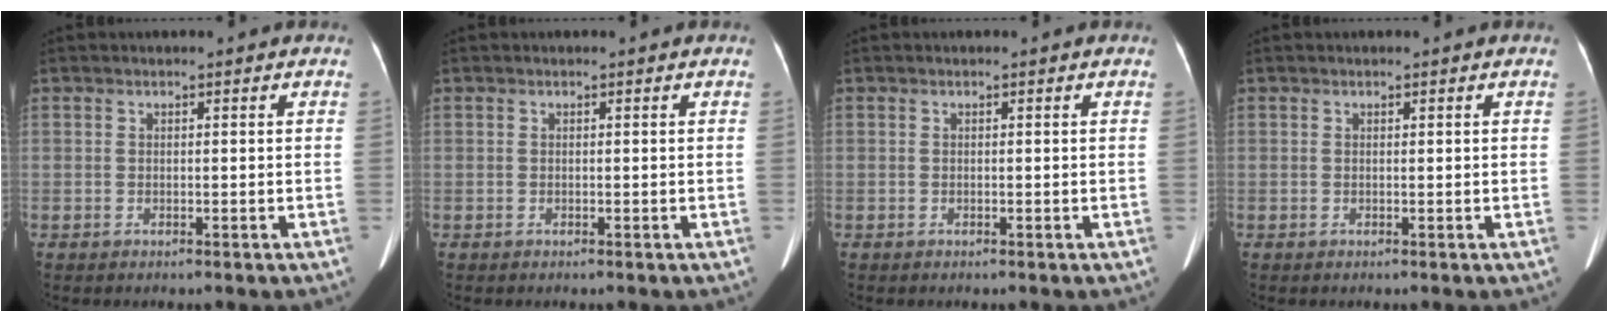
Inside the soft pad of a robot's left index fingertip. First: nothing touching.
{"total": 0.0}
{"total": 0.0}
{"total": 0.0}